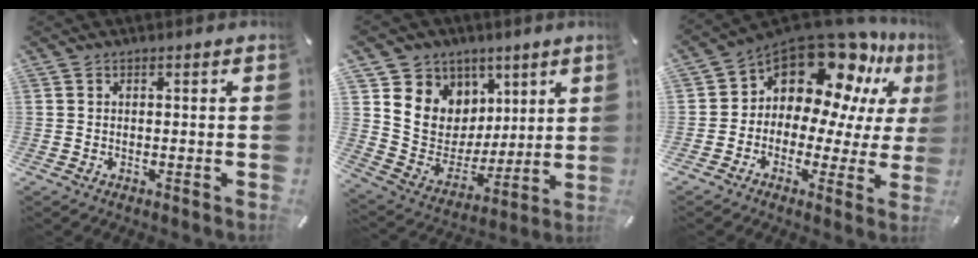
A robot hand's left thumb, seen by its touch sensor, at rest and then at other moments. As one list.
[{"total": 11.3, "force": [3.4, 10.7, 0.9], "torque": [-0.022, -0.044, 0.078]}, {"total": 15.6, "force": [10.4, 8.9, 7.5], "torque": [-0.132, -0.096, 0.178]}]